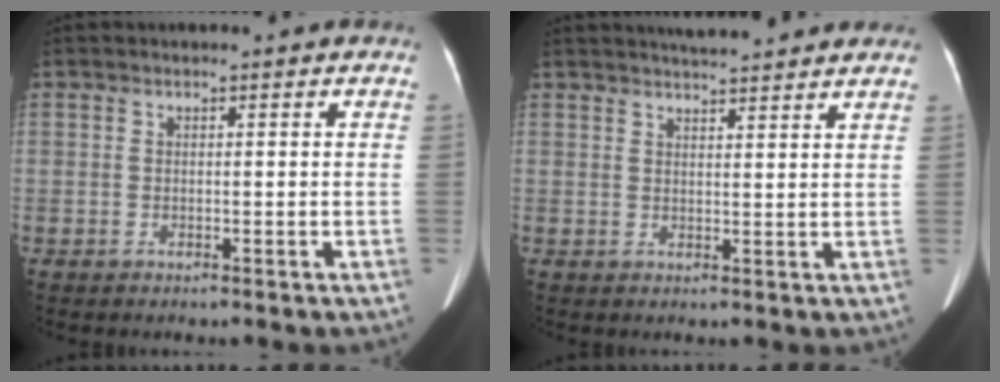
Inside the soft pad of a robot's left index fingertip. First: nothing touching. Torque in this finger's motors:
{"motor_torque": [0.34, -0.70, 0.07, 0.02]}